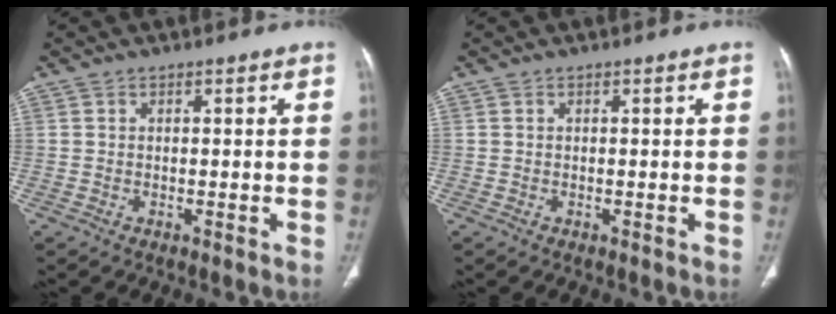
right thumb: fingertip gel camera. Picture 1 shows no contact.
{"total": 0.0}